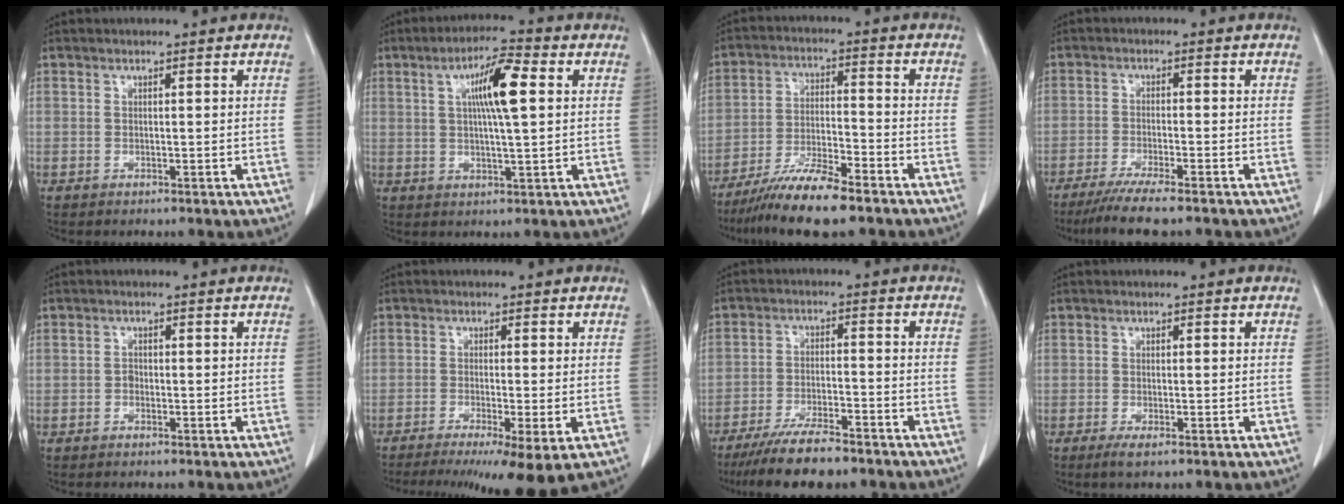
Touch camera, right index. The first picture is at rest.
{"total": 8.5, "force": [2.1, 0.9, 8.2], "torque": [-0.144, 0.011, 0.034]}
{"total": 10.4, "force": [-8.1, 0.9, 6.5], "torque": [-0.115, -0.022, -0.146]}
{"total": 8.1, "force": [-6.5, 0.0, 4.8], "torque": [-0.071, -0.020, -0.105]}
{"total": 0.9, "force": [-0.4, 0.7, 0.4], "torque": [-0.004, 0.004, -0.009]}
{"total": 10.5, "force": [-7.0, 0.5, 7.9], "torque": [-0.106, -0.021, -0.108]}
{"total": 9.8, "force": [-8.1, 1.8, 5.2], "torque": [-0.086, -0.022, -0.136]}
{"total": 2.0, "force": [-1.2, 0.2, 1.6], "torque": [-0.031, -0.005, -0.024]}